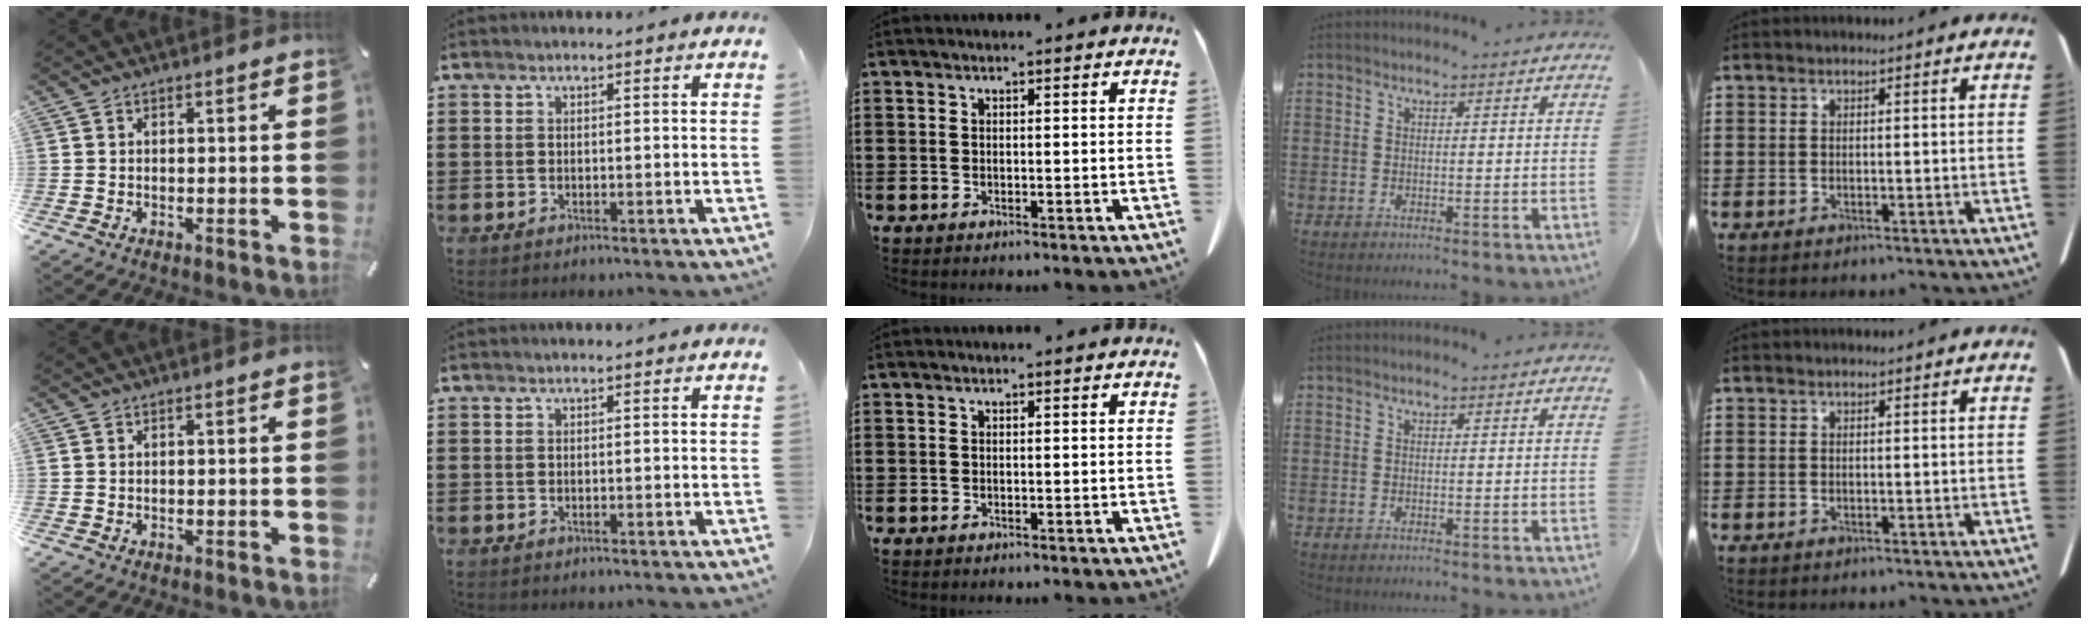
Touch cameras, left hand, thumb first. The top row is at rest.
{}